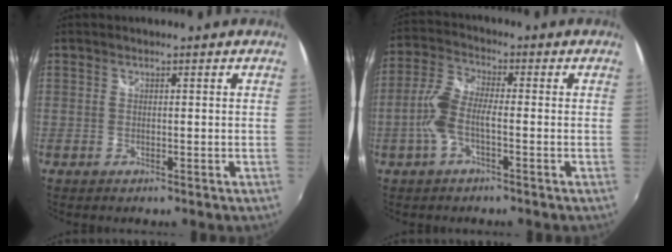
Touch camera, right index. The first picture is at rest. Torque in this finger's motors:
{"motor_torque": [0.67, -0.36, 0.59, 0.15]}